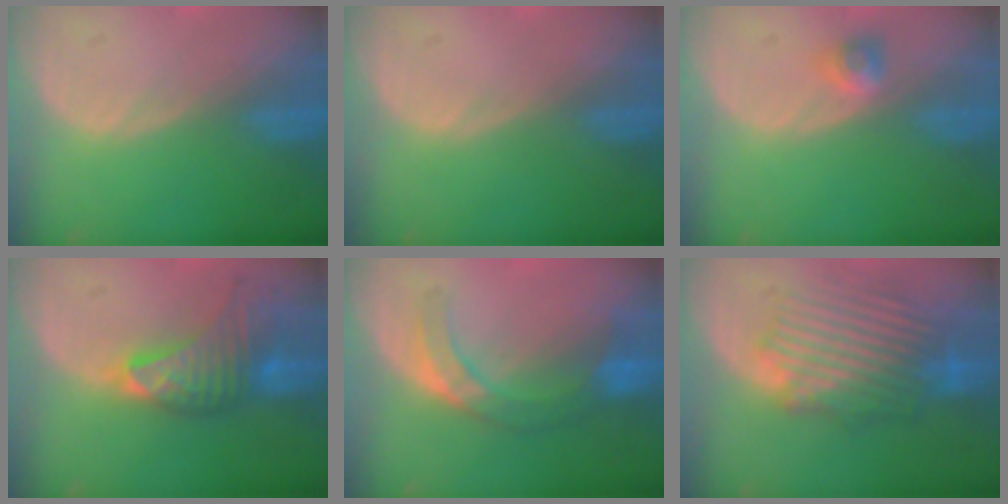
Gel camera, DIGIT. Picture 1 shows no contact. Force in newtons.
{"total": 0.0}
{"total": 2.4, "press": 2.0, "slide": 1.3}
{"total": 7.6, "press": 7.6, "slide": 1.0}
{"total": 7.4, "press": 6.4, "slide": 3.7}
{"total": 9.6, "press": 9.0, "slide": 3.3}